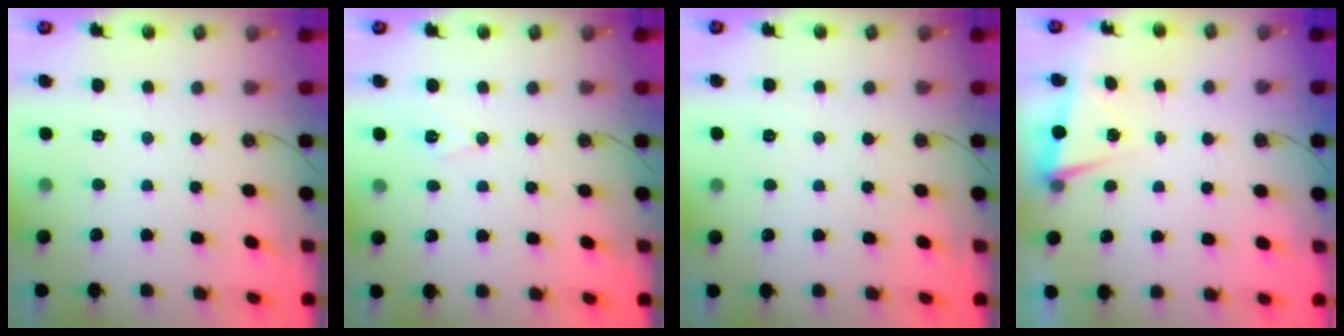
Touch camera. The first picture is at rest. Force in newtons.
{"total": 7.4, "press": 6.0, "slide": 4.5}
{"total": 5.4, "press": 3.0, "slide": 4.5}
{"total": 2.8, "press": 1.8, "slide": 2.2}